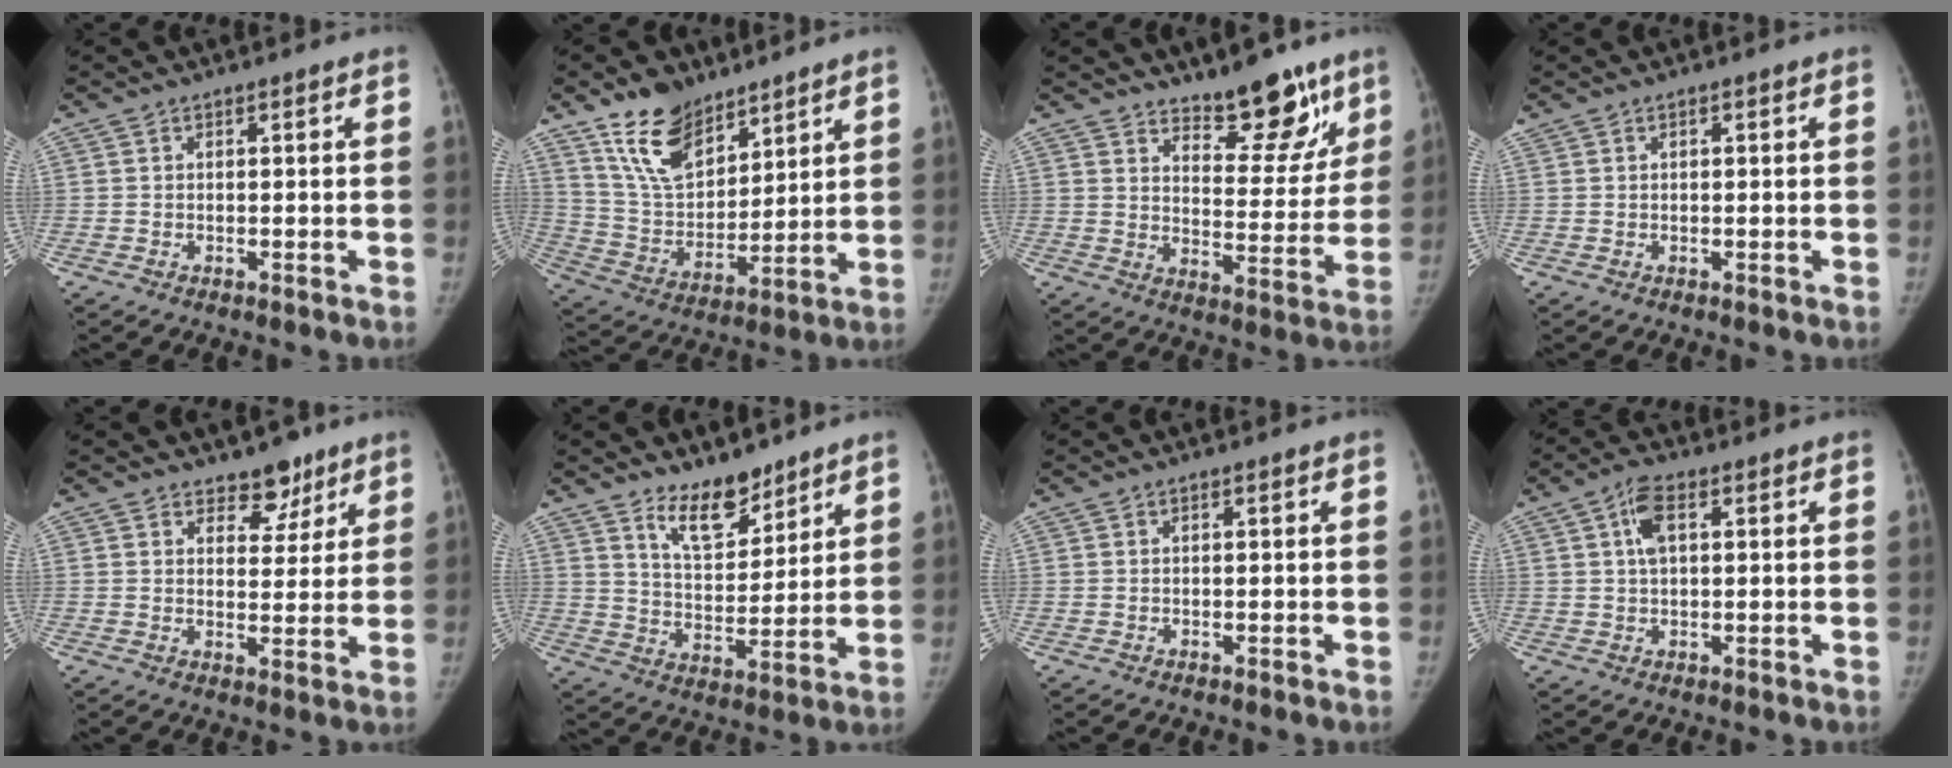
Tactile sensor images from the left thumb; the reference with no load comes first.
{"total": 14.5, "force": [10.0, 7.7, 7.0], "torque": [-0.094, -0.056, 0.200]}
{"total": 13.4, "force": [9.9, 5.6, 7.1], "torque": [-0.041, -0.072, 0.150]}
{"total": 0.6, "force": [0.2, 0.4, 0.4], "torque": [-0.004, 0.001, 0.003]}
{"total": 5.7, "force": [4.2, 3.5, 1.7], "torque": [0.013, -0.026, 0.064]}
{"total": 9.6, "force": [7.3, 4.4, 4.4], "torque": [-0.045, -0.063, 0.135]}
{"total": 0.0}
{"total": 5.2, "force": [1.5, 2.8, 4.1], "torque": [-0.075, 0.009, 0.027]}